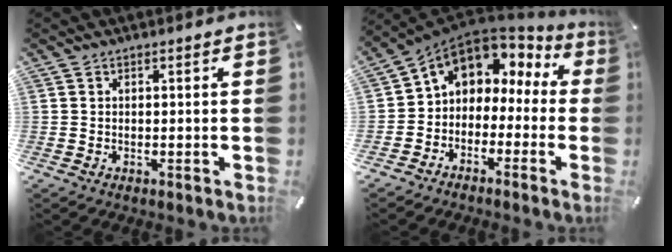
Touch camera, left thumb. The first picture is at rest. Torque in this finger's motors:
{"motor_torque": [1.25, 3.75, 1.08, 0.65, 0.15]}